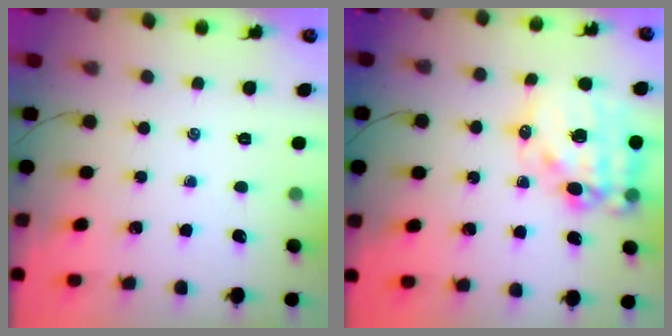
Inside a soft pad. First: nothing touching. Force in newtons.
{"total": 17.5, "press": 17.1, "slide": 4.0}